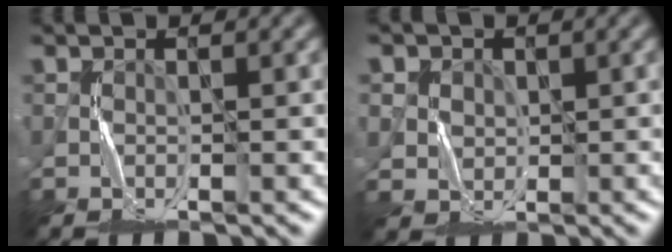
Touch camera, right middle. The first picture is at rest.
{"total": 3.1, "force": [1.1, 2.8, 0.8], "torque": [-0.036, 0.002, 0.028]}